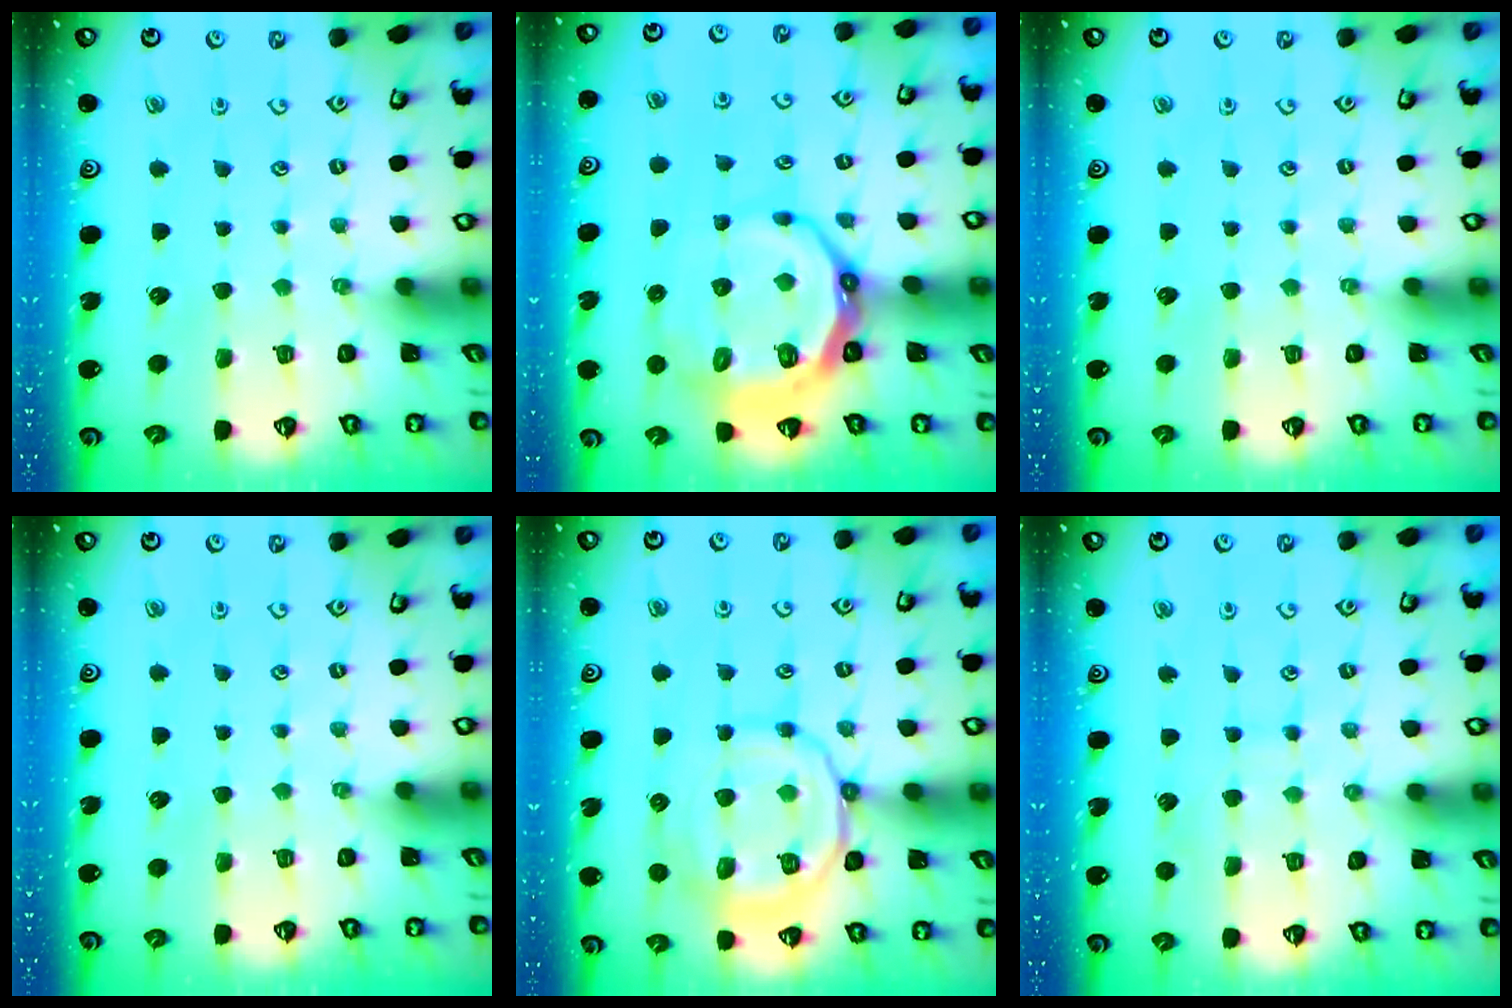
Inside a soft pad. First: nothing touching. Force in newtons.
{"total": 15.2, "press": 14.7, "slide": 3.8}
{"total": 0.0}
{"total": 0.0}
{"total": 13.8, "press": 13.8, "slide": 1.5}
{"total": 6.4, "press": 6.4, "slide": 0.2}